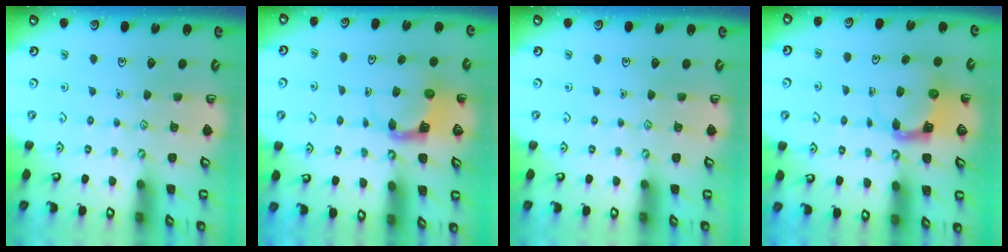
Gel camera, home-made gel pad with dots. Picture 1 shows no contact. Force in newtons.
{"total": 4.0, "press": 3.9, "slide": 0.7}
{"total": 0.0}
{"total": 3.8, "press": 3.7, "slide": 0.7}